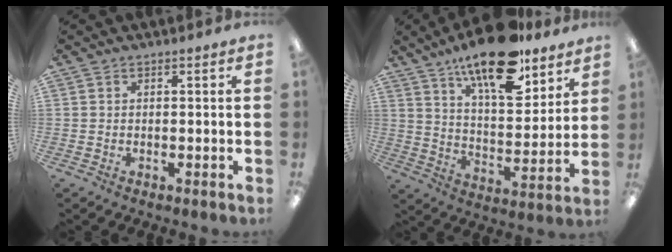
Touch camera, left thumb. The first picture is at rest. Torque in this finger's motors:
{"motor_torque": [1.02, 0.84, 1.68, -1.15, 0.21]}